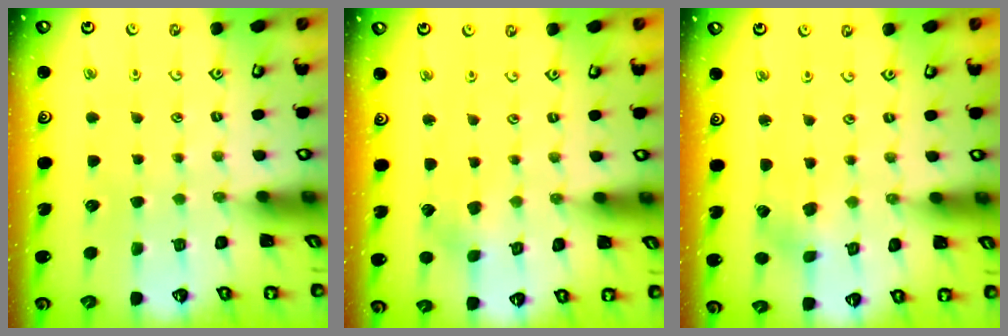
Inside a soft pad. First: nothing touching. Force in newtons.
{"total": 2.3, "press": 2.3, "slide": 0.6}
{"total": 2.3, "press": 2.3, "slide": 0.6}